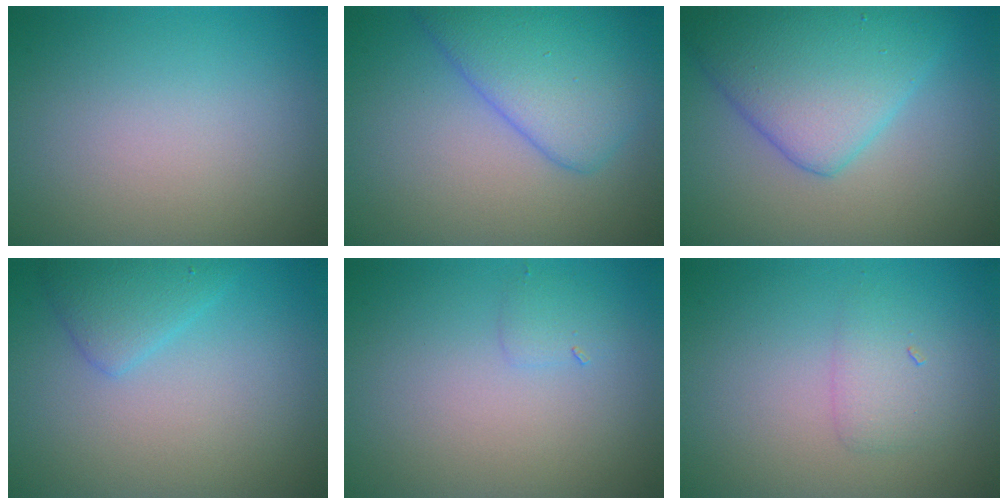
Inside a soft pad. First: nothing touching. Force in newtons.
{"total": 6.1, "press": 6.1, "slide": 0.1}
{"total": 6.7, "press": 6.7, "slide": 0.1}
{"total": 2.4, "press": 2.4, "slide": 0.1}
{"total": 1.0, "press": 1.0, "slide": 0.0}
{"total": 1.7, "press": 1.7, "slide": 0.1}